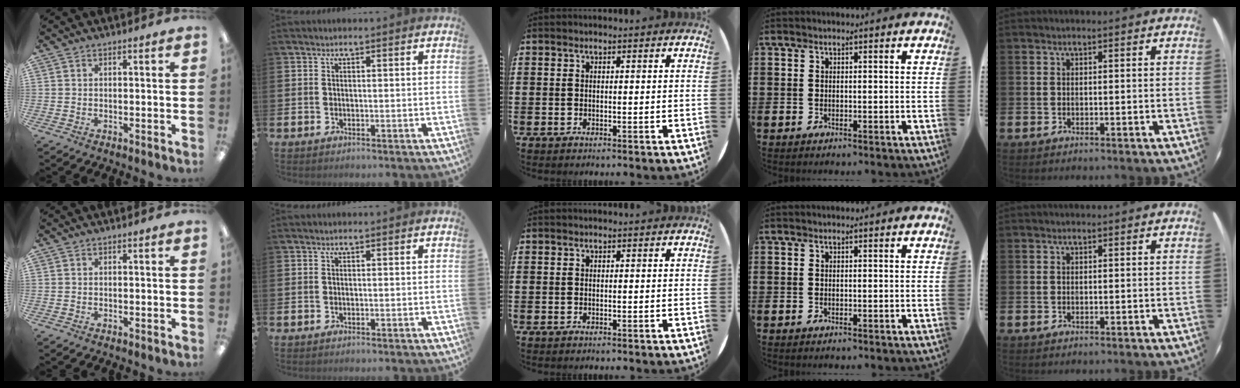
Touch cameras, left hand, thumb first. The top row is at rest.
{}